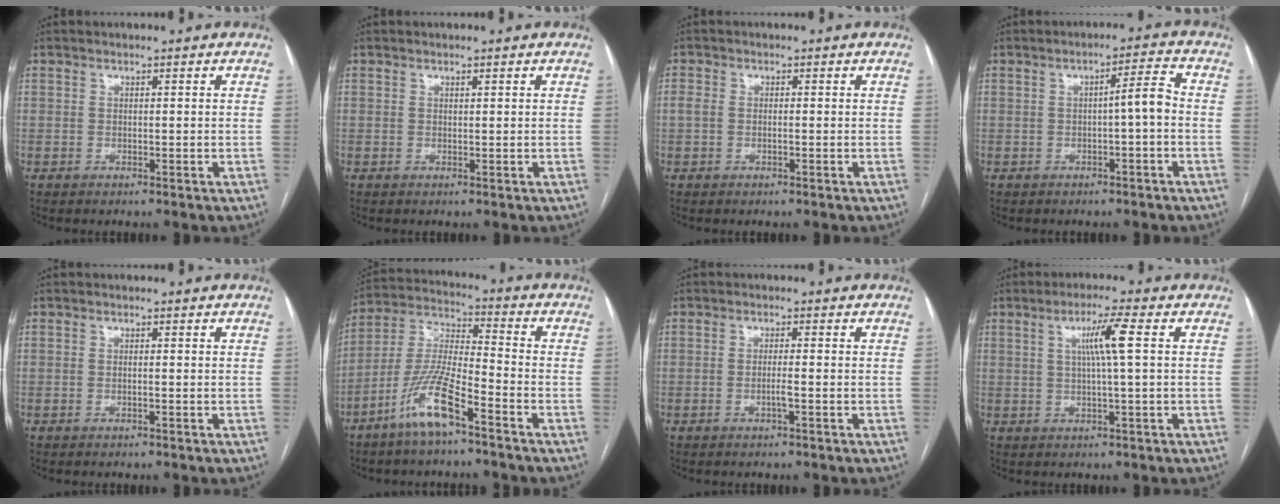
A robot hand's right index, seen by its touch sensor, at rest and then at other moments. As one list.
[{"total": 0.0}, {"total": 1.6, "force": [-0.1, 1.1, 1.2], "torque": [-0.032, 0.010, 0.000]}, {"total": 3.9, "force": [-0.6, 0.2, 3.8], "torque": [-0.053, 0.012, -0.009]}, {"total": 0.0}, {"total": 11.2, "force": [-6.8, 1.4, 8.8], "torque": [-0.188, -0.010, -0.137]}, {"total": 1.5, "force": [-0.6, -0.2, 1.4], "torque": [-0.028, -0.001, -0.011]}, {"total": 5.5, "force": [1.2, -0.7, 5.3], "torque": [-0.097, 0.004, 0.023]}]